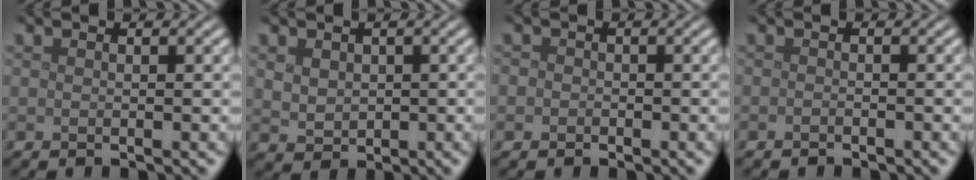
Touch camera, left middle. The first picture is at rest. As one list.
[{"total": 2.2, "force": [0.5, 1.8, 1.1], "torque": [-0.025, -0.006, 0.016]}, {"total": 1.0, "force": [-0.3, 1.0, 0.3], "torque": [0.003, -0.004, -0.010]}, {"total": 0.5, "force": [-0.5, 0.1, 0.1], "torque": [-0.001, -0.001, -0.009]}]